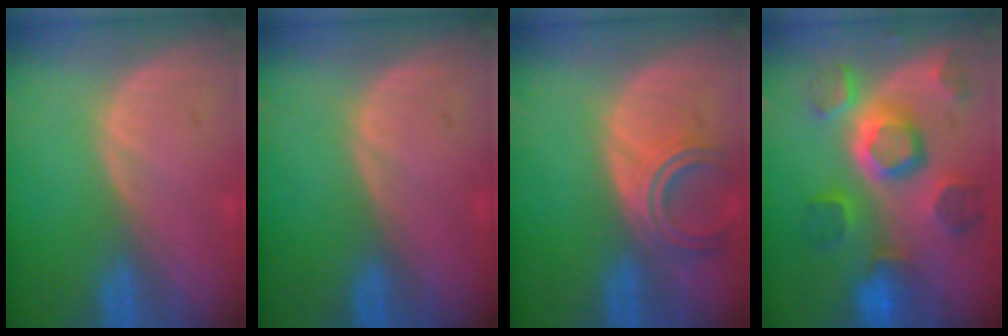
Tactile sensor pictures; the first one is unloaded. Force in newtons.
{"total": 0.0}
{"total": 5.5, "press": 5.1, "slide": 2.1}
{"total": 11.2, "press": 10.0, "slide": 5.2}